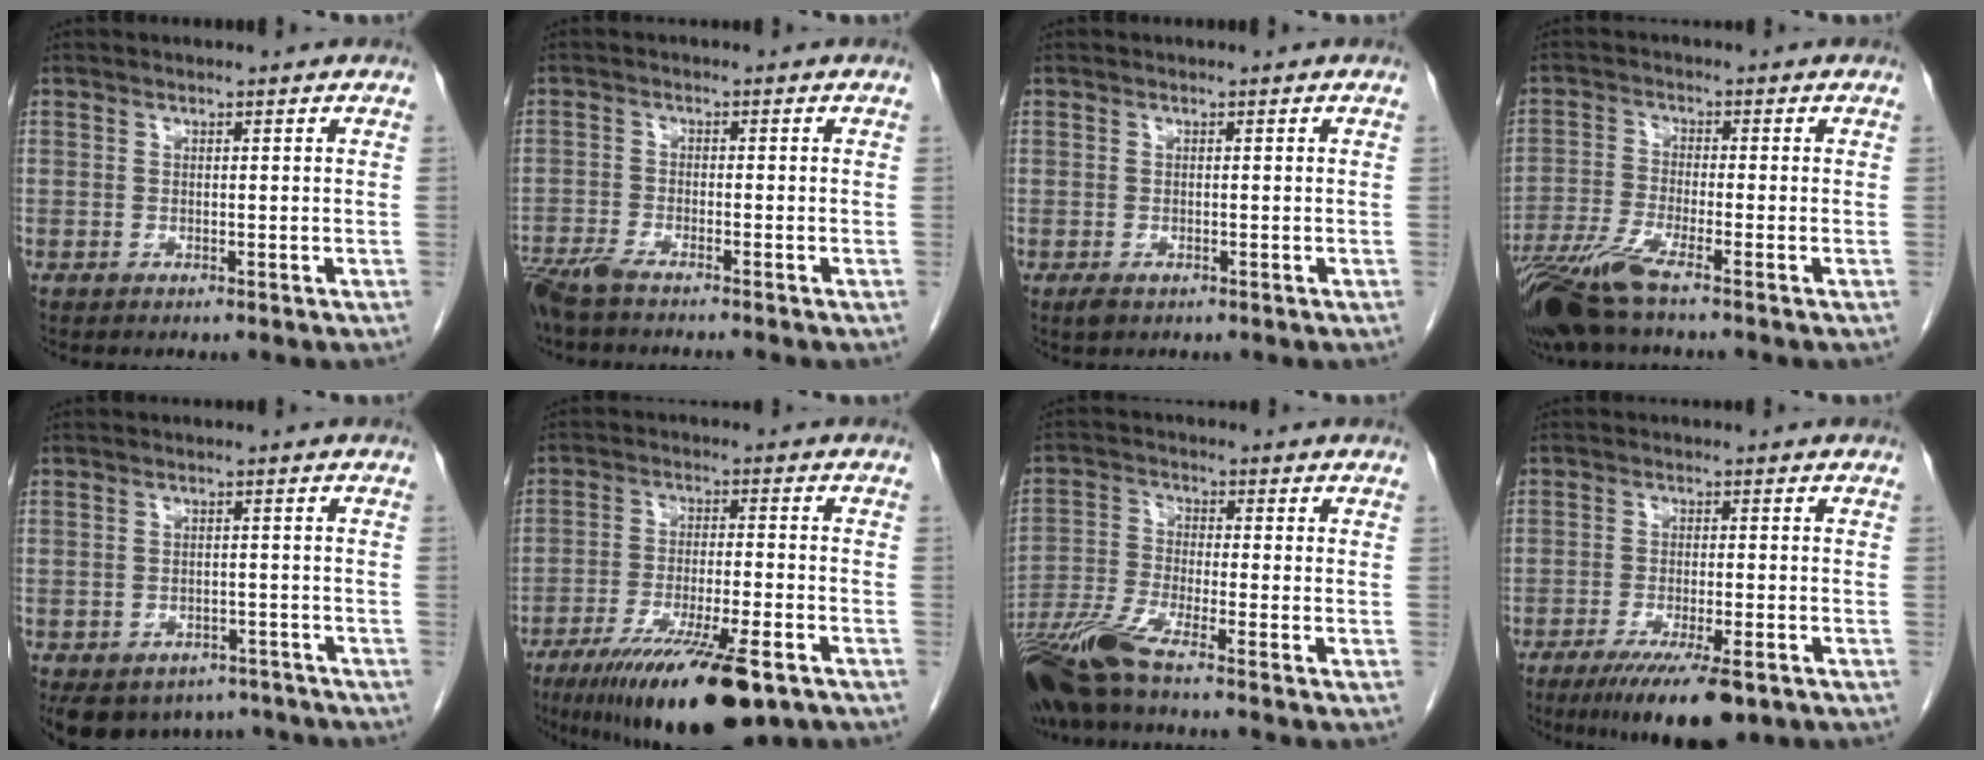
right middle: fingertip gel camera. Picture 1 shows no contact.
{"total": 6.1, "force": [-5.3, 0.3, 3.1], "torque": [-0.051, -0.016, -0.096]}
{"total": 1.3, "force": [-0.7, 0.6, 0.9], "torque": [-0.018, -0.002, -0.007]}
{"total": 8.0, "force": [-5.9, -0.1, 5.4], "torque": [-0.112, -0.024, -0.114]}
{"total": 12.2, "force": [-9.2, 7.4, 3.0], "torque": [-0.067, 0.010, -0.106]}
{"total": 16.6, "force": [-10.9, 2.6, 12.2], "torque": [-0.182, -0.036, -0.178]}
{"total": 9.4, "force": [-7.5, -0.7, 5.6], "torque": [-0.113, -0.033, -0.146]}
{"total": 10.1, "force": [-6.8, 1.9, 7.3], "torque": [-0.111, -0.020, -0.103]}